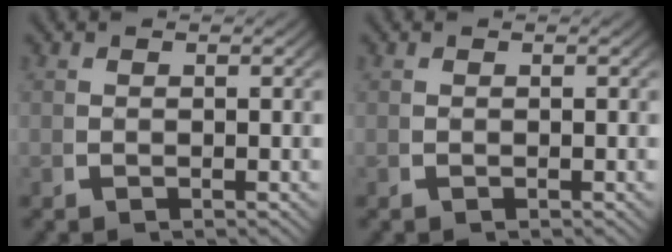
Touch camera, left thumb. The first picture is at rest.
{"total": 0.0}